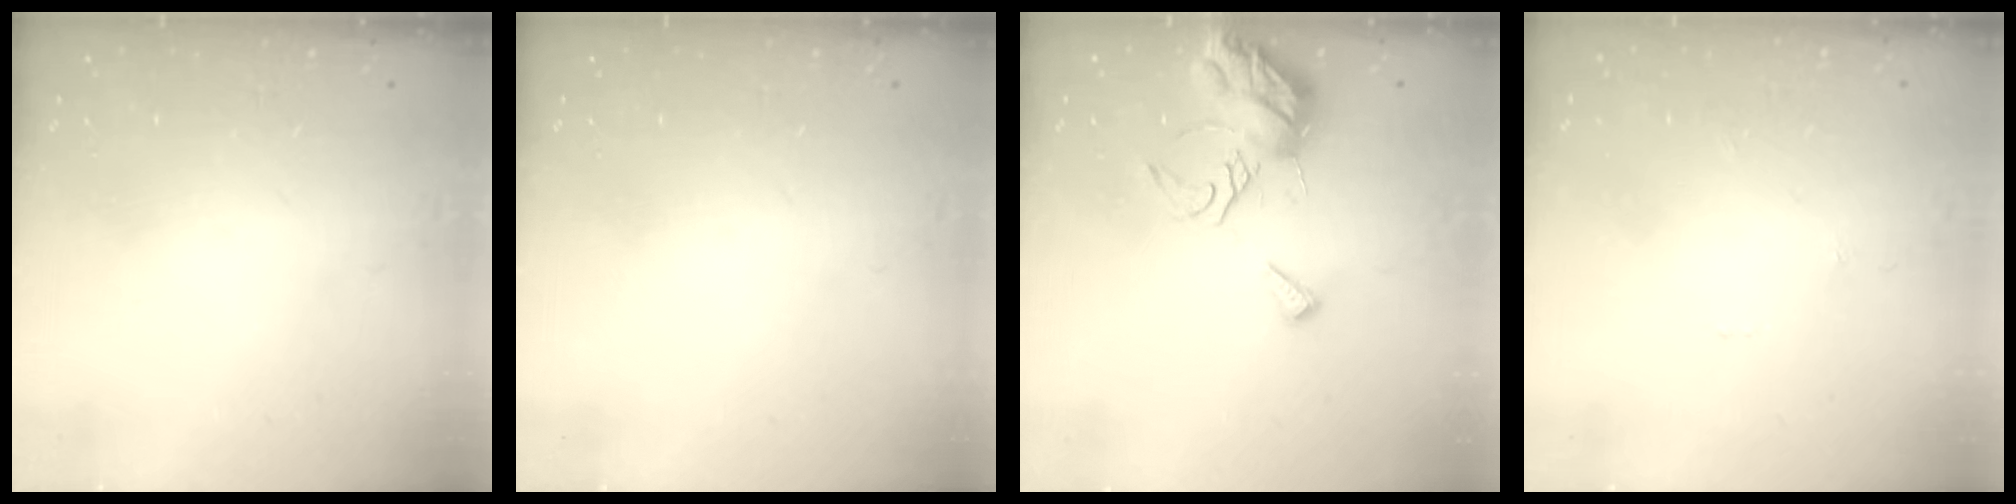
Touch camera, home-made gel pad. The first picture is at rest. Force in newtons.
{"total": 0.0}
{"total": 8.9, "press": 8.9, "slide": 0.1}
{"total": 0.0}